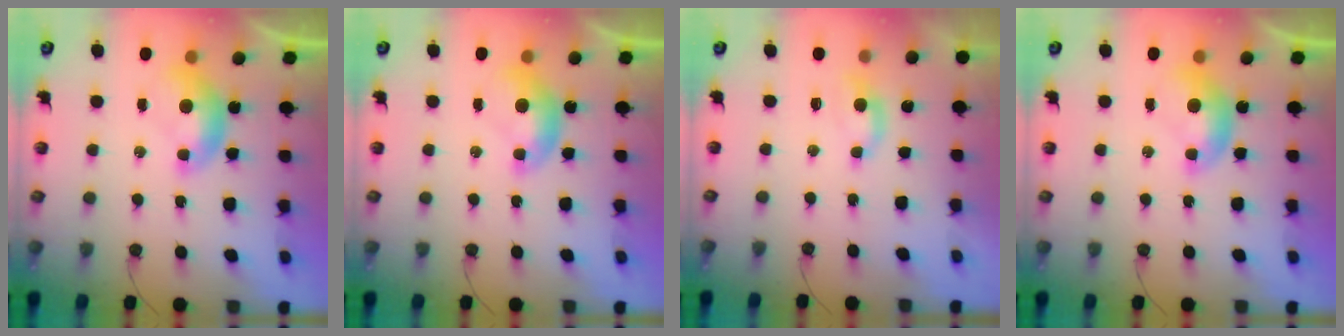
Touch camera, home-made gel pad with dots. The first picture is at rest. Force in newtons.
{"total": 0.0}
{"total": 1.6, "press": 1.5, "slide": 0.4}
{"total": 0.0}